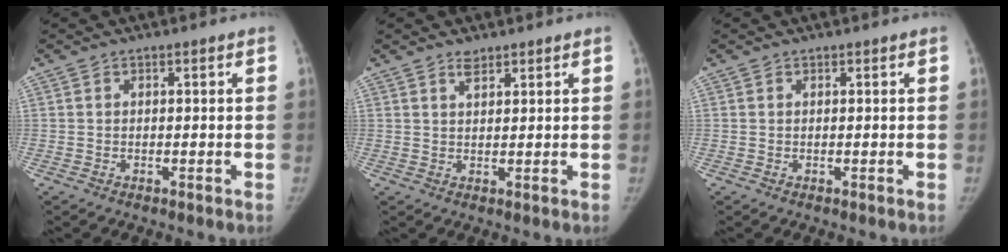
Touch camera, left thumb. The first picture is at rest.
{"total": 2.1, "force": [1.7, 0.9, 0.8], "torque": [-0.002, -0.011, 0.027]}
{"total": 0.0}